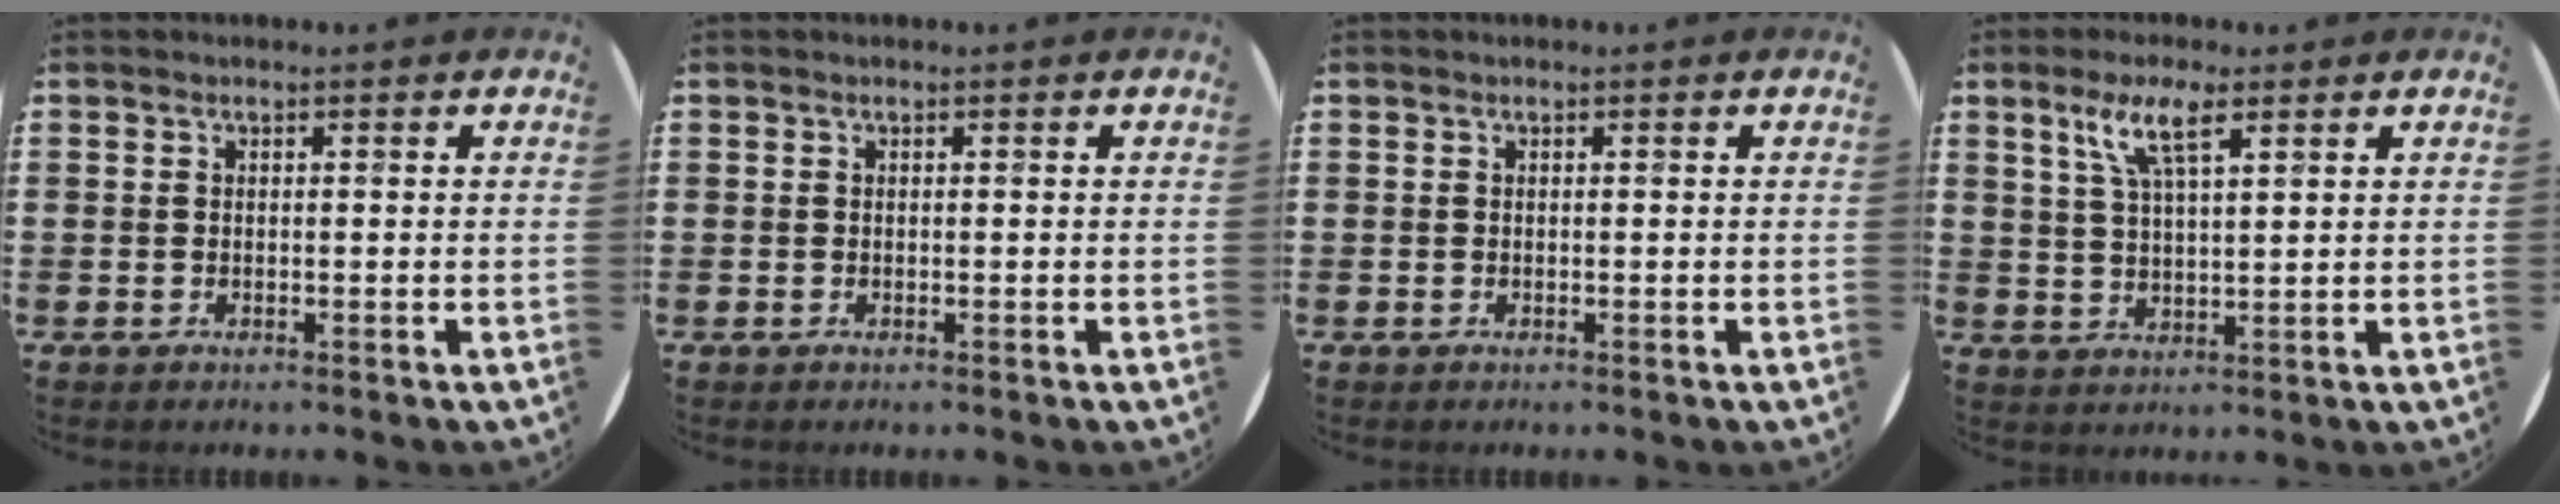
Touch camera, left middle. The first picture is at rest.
{"total": 0.0}
{"total": 0.0}
{"total": 5.9, "force": [3.7, 1.3, 4.4], "torque": [-0.096, 0.009, 0.063]}